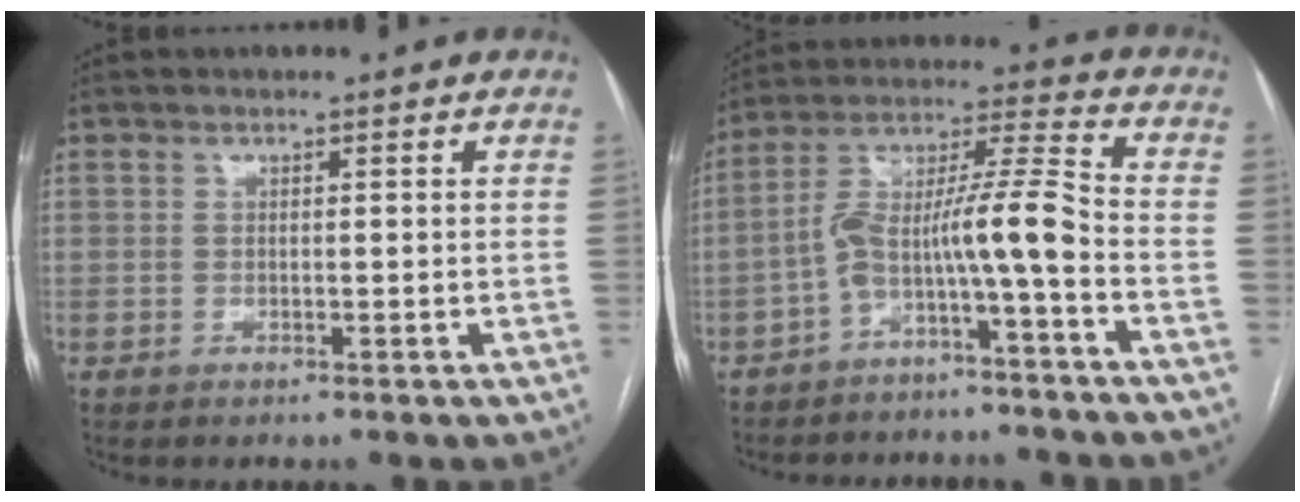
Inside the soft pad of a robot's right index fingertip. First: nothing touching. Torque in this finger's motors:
{"motor_torque": [1.09, -0.41, 0.42, 0.17]}